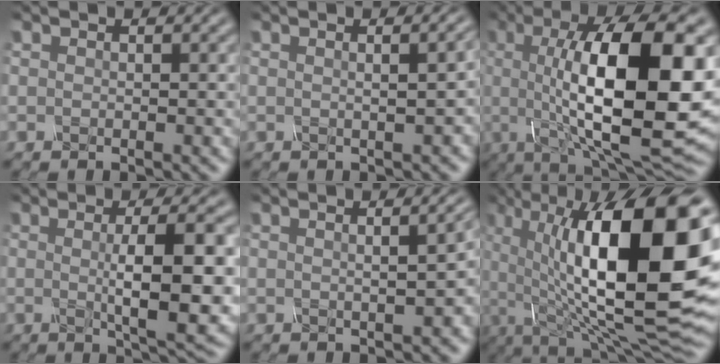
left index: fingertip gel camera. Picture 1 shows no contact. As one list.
[{"total": 4.2, "force": [0.4, 1.5, 3.9], "torque": [-0.023, 0.021, 0.005]}, {"total": 15.9, "force": [0.9, 5.3, 15.0], "torque": [-0.211, 0.001, 0.009]}, {"total": 8.4, "force": [-0.1, 1.9, 8.2], "torque": [-0.114, -0.002, 0.001]}, {"total": 4.9, "force": [0.4, 1.6, 4.6], "torque": [-0.031, 0.016, 0.007]}, {"total": 19.2, "force": [2.3, 8.1, 17.3], "torque": [-0.255, 0.014, 0.037]}]